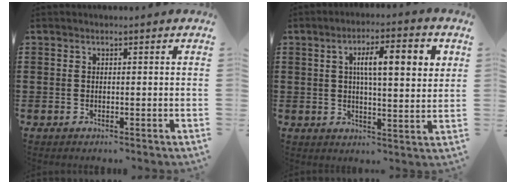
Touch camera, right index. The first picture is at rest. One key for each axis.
{"total": 7.7, "fx": 1.9, "fy": 2.2, "fz": 7.1, "tx": -0.134, "ty": 0.005, "tz": 0.027}